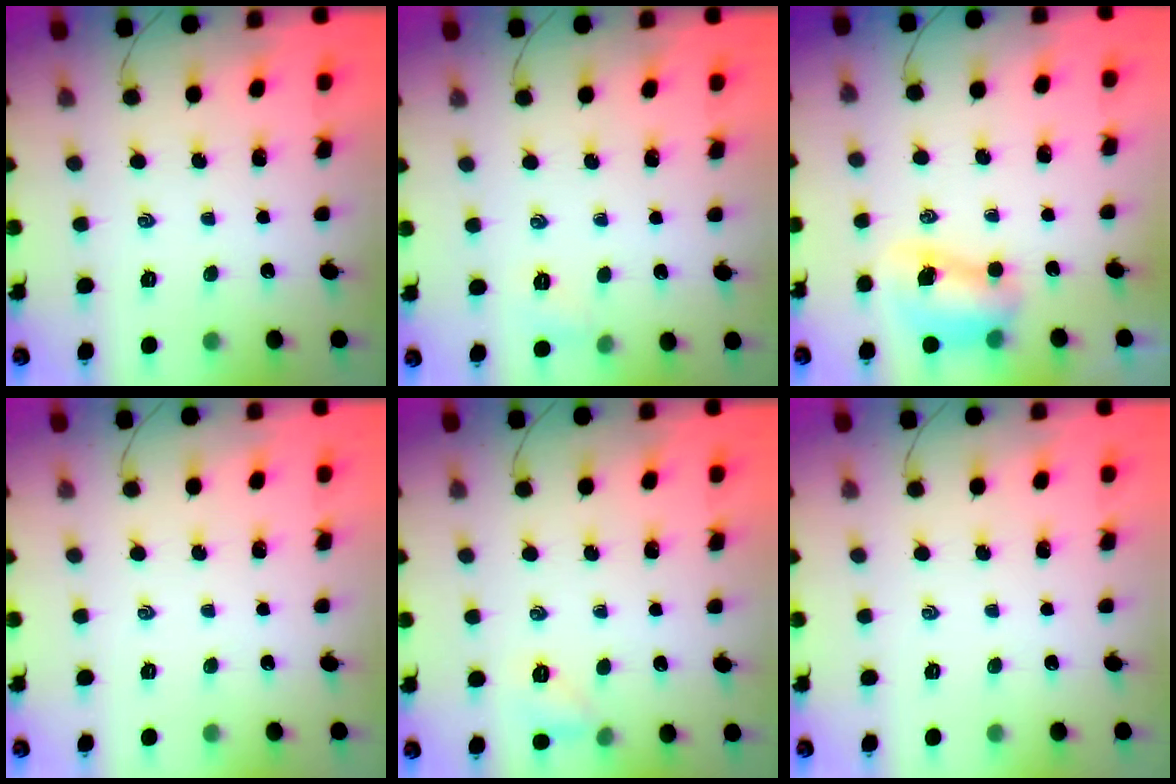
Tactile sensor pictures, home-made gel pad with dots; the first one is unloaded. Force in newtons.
{"total": 4.5, "press": 4.3, "slide": 1.5}
{"total": 8.0, "press": 7.9, "slide": 1.0}
{"total": 0.0}
{"total": 6.1, "press": 5.9, "slide": 1.6}
{"total": 0.0}